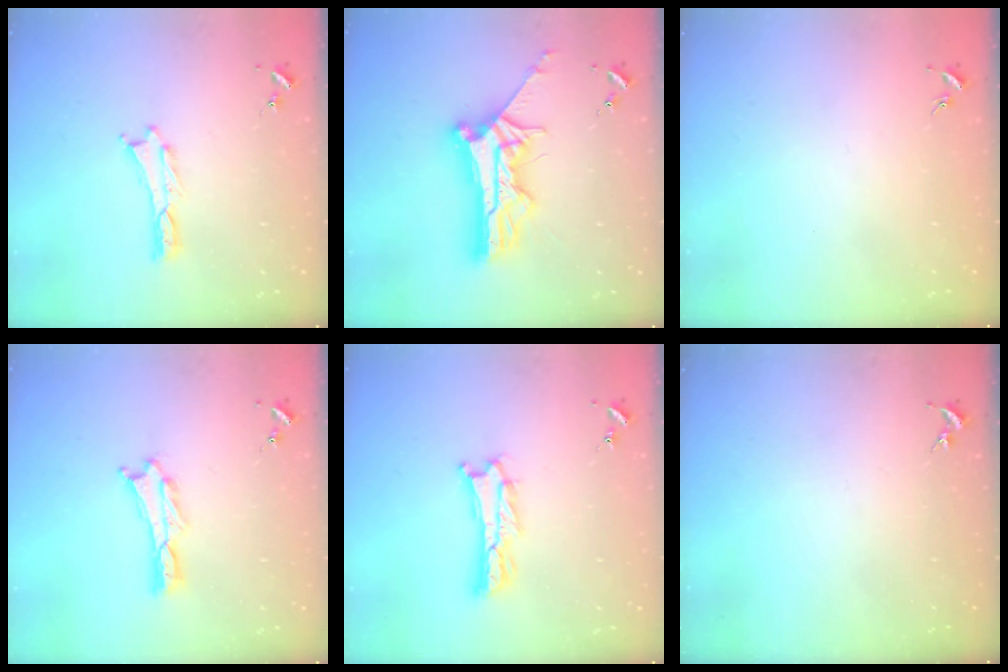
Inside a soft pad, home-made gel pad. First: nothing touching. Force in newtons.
{"total": 11.9, "press": 11.8, "slide": 1.0}
{"total": 0.0}
{"total": 0.6, "press": 0.6, "slide": 0.2}
{"total": 3.0, "press": 2.9, "slide": 0.4}
{"total": 0.0}